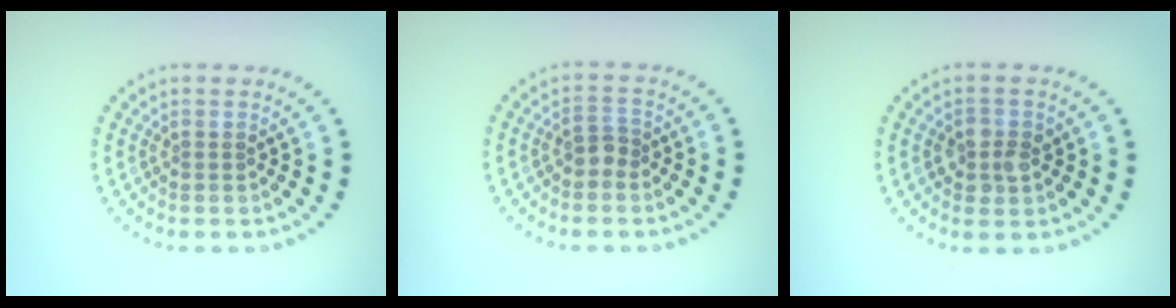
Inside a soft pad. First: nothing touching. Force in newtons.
{"total": 1.6, "press": 1.4, "slide": 0.8}
{"total": 2.3, "press": 2.3, "slide": 0.5}